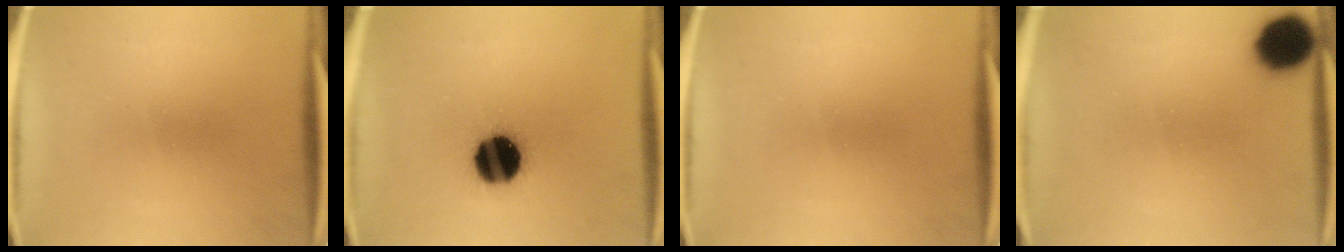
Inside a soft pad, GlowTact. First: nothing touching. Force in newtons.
{"total": 15.3}
{"total": 0.0}
{"total": 9.7}